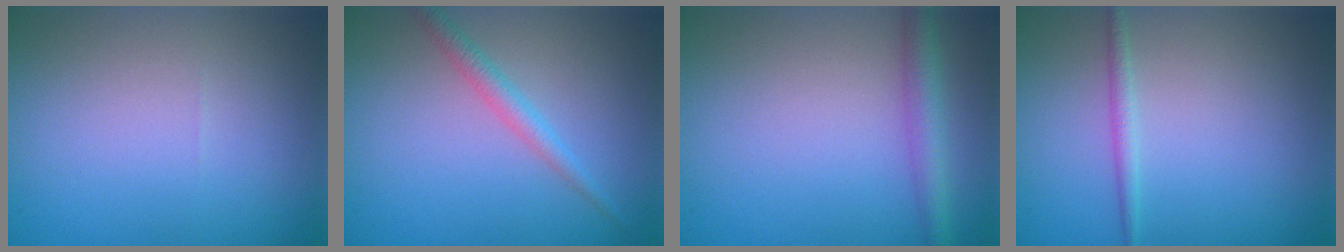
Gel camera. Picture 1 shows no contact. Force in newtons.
{"total": 1.8, "press": 1.8, "slide": 0.0}
{"total": 2.9, "press": 2.9, "slide": 0.1}
{"total": 1.2, "press": 1.2, "slide": 0.1}